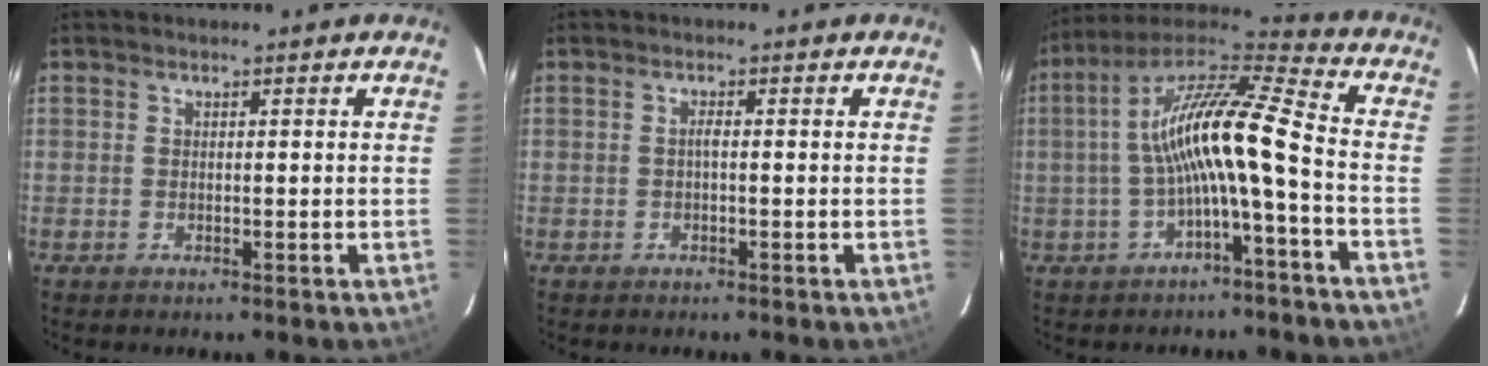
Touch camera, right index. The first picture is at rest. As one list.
[{"total": 0.8, "force": [-0.3, 0.1, 0.8], "torque": [-0.014, 0.005, -0.006]}, {"total": 15.2, "force": [-2.3, 1.7, 14.9], "torque": [-0.283, 0.019, -0.046]}]